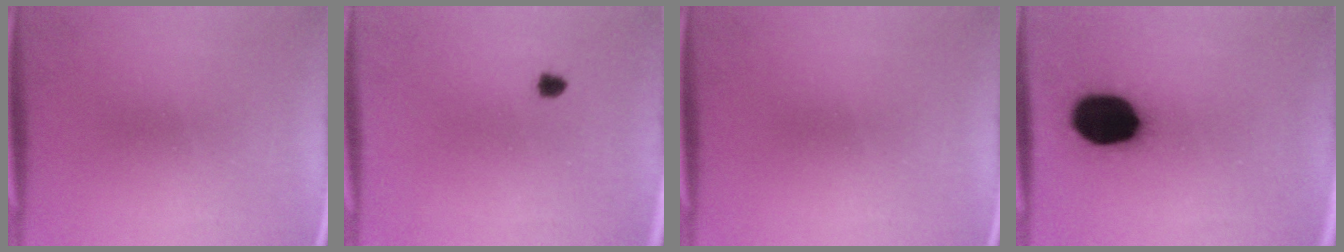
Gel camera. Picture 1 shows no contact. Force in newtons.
{"total": 1.1}
{"total": 0.0}
{"total": 18.3}